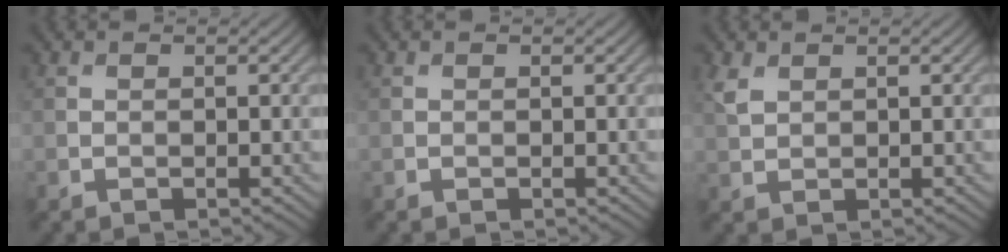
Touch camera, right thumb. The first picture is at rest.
{"total": 0.0}
{"total": 2.0, "force": [1.2, 1.2, 1.2], "torque": [-0.036, 0.000, 0.027]}